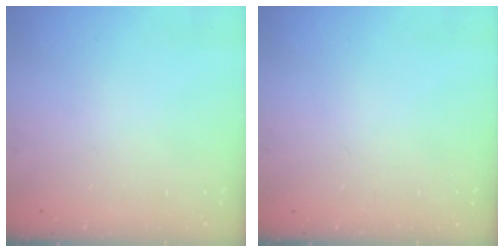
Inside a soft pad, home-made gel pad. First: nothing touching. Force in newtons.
{"total": 0.0}